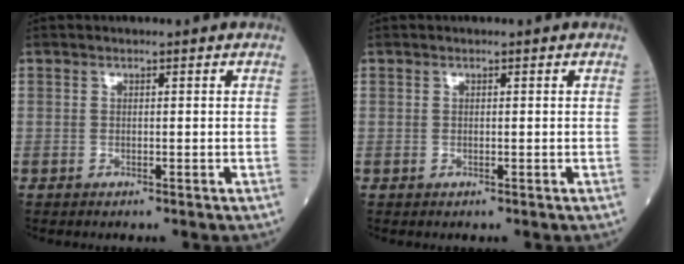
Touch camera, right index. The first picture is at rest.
{"total": 0.0}